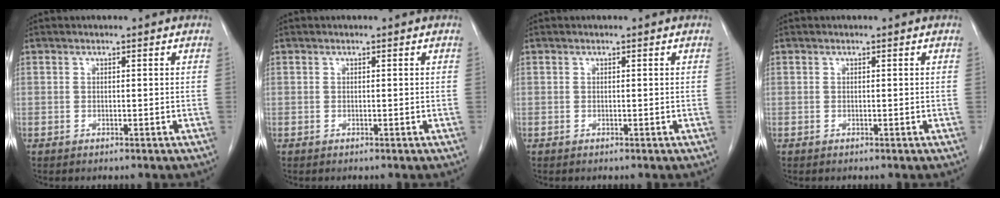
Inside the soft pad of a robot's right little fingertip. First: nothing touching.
{"total": 0.0}
{"total": 0.0}
{"total": 0.0}